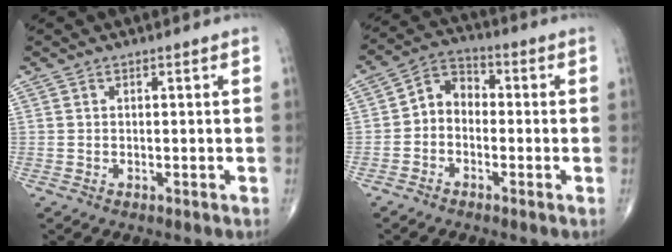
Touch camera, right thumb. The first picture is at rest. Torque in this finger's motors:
{"motor_torque": [-0.42, 0.31, 0.26, -0.38, 0.13]}